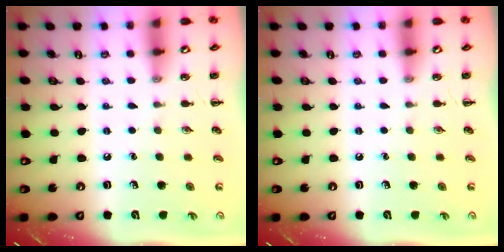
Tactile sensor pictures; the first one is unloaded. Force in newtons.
{"total": 0.0}